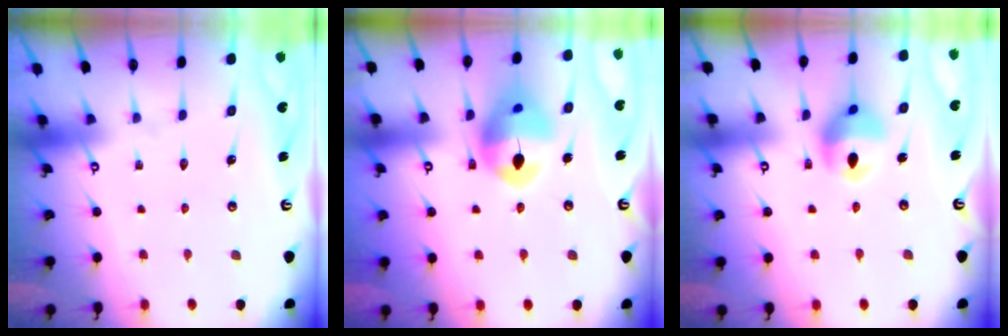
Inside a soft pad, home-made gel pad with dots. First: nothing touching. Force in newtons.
{"total": 14.6, "press": 14.5, "slide": 1.6}
{"total": 13.3, "press": 12.6, "slide": 4.1}